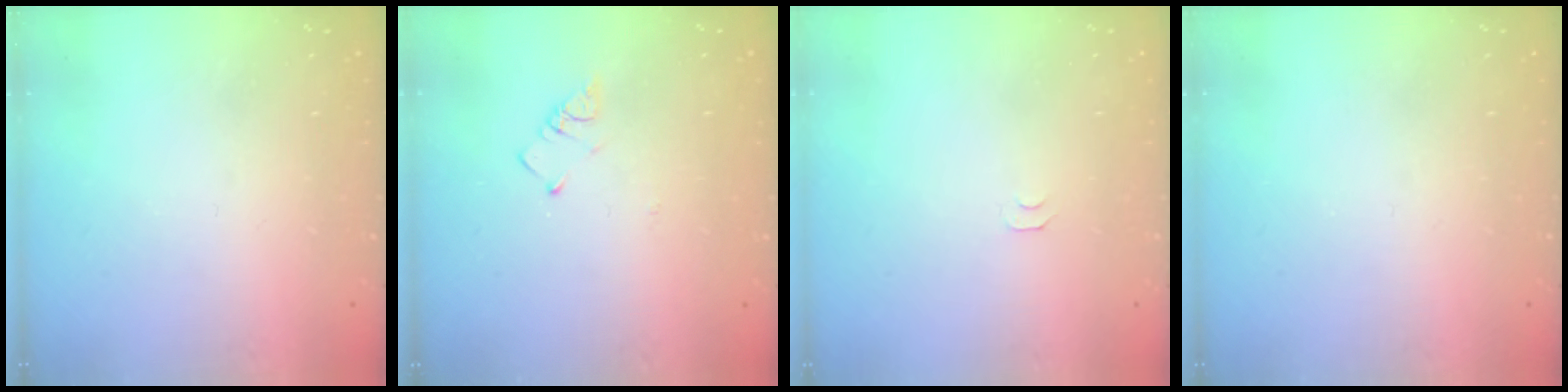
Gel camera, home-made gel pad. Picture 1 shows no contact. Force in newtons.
{"total": 2.6, "press": 2.6, "slide": 0.5}
{"total": 5.1, "press": 5.1, "slide": 0.5}
{"total": 0.0}